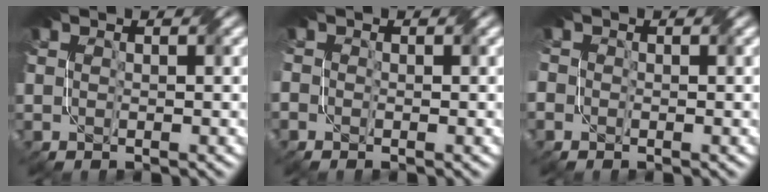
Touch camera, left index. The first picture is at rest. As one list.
[{"total": 1.0, "force": [-0.1, 0.9, 0.4], "torque": [-0.008, 0.007, -0.010]}, {"total": 2.3, "force": [0.0, 2.1, 0.9], "torque": [-0.022, 0.012, -0.019]}]